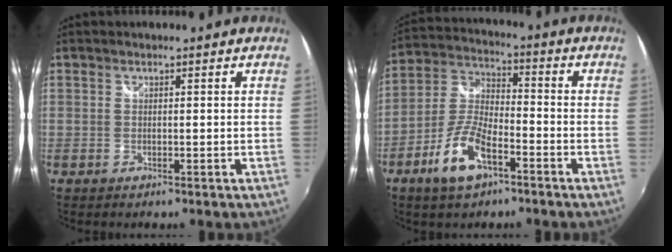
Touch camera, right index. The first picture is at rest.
{"total": 11.0, "force": [-6.0, 4.5, 8.1], "torque": [-0.175, 0.007, -0.113]}